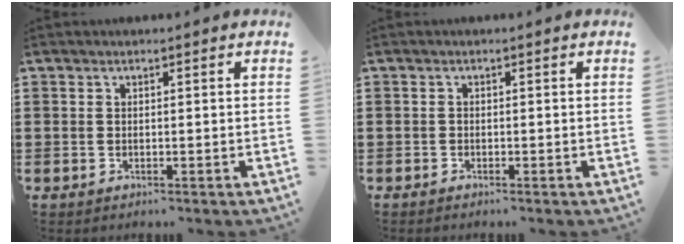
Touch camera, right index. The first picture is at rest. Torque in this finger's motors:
{"motor_torque": [-1.07, 1.07, 0.00, -0.01]}